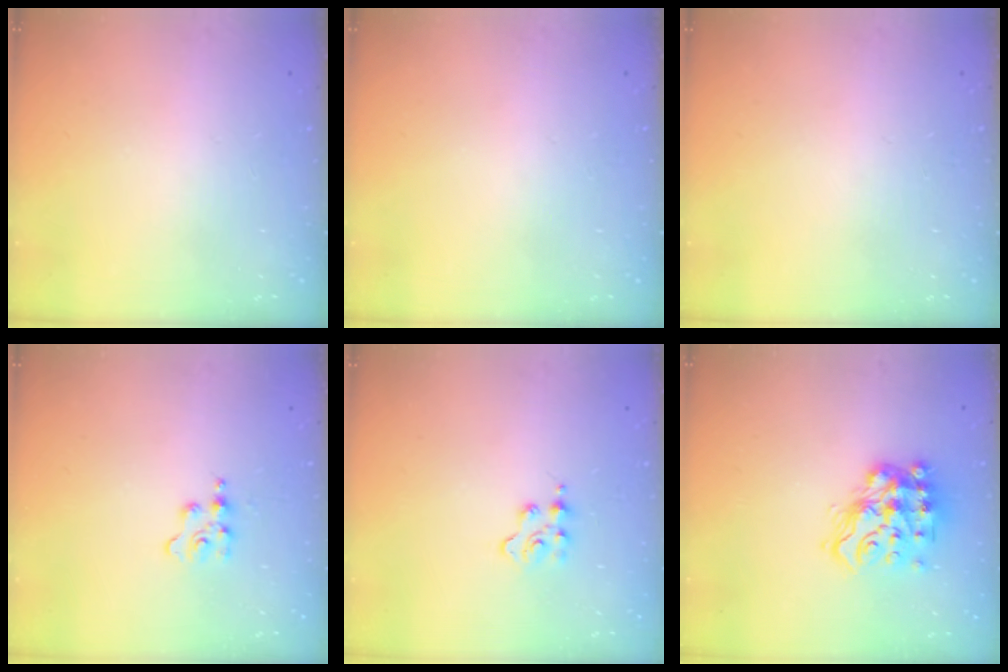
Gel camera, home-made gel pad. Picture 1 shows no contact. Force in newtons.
{"total": 0.0}
{"total": 0.0}
{"total": 3.1, "press": 3.1, "slide": 0.5}
{"total": 2.4, "press": 2.4, "slide": 0.4}
{"total": 15.6, "press": 15.5, "slide": 1.6}